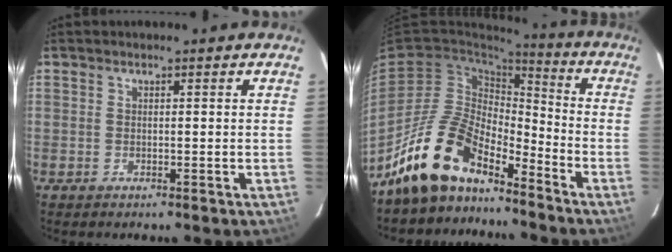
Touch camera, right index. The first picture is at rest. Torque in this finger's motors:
{"motor_torque": [0.69, -0.68, 1.05, 0.21]}